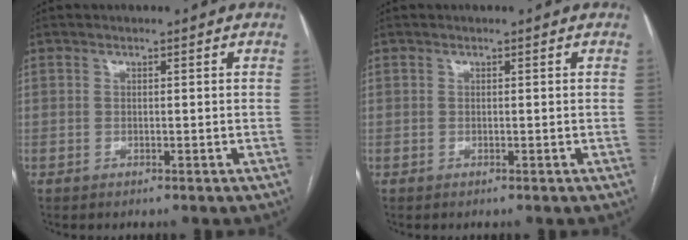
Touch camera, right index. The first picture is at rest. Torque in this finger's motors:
{"motor_torque": [0.00, 0.00, 0.00, 0.00]}